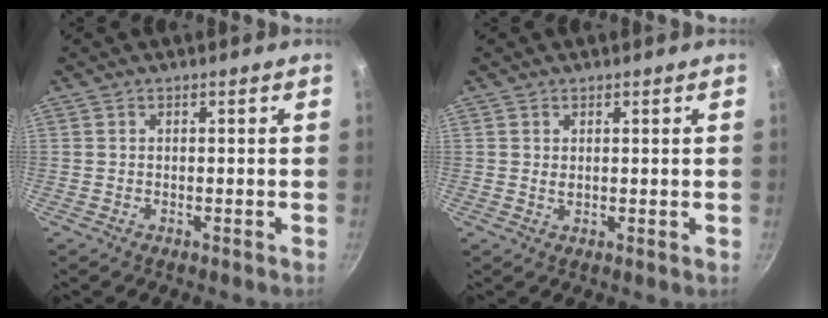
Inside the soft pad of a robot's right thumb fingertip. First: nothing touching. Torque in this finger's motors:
{"motor_torque": [0.19, 0.00, 0.39, -0.20, 0.02]}